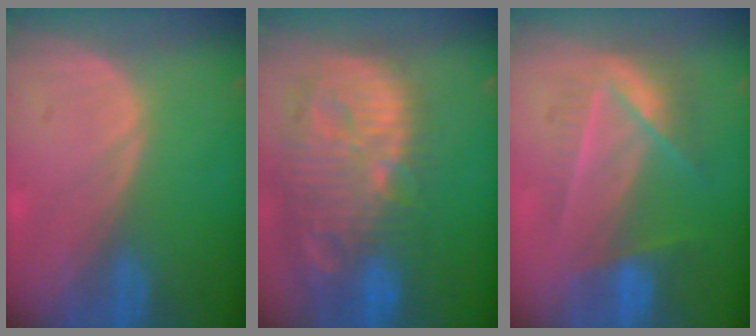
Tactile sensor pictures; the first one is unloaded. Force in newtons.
{"total": 14.4, "press": 12.5, "slide": 7.0}
{"total": 7.3, "press": 6.6, "slide": 3.0}